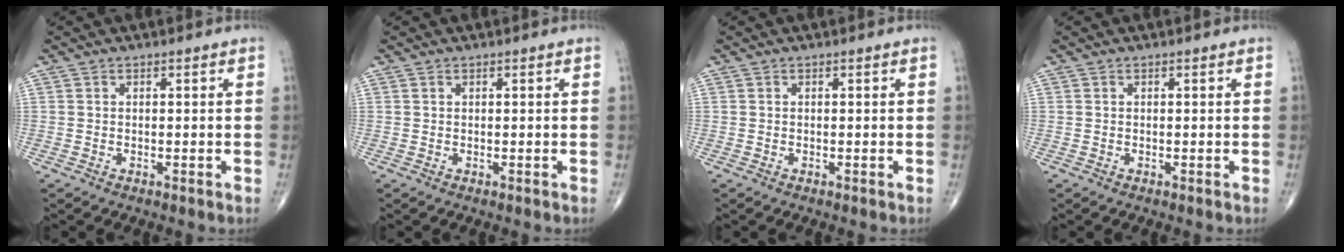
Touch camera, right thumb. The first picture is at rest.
{"total": 0.0}
{"total": 0.0}
{"total": 0.0}